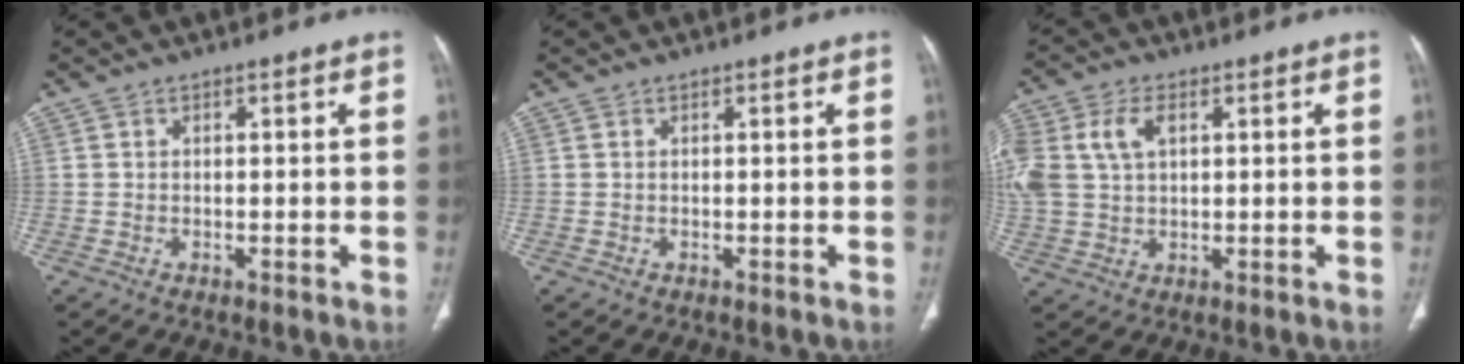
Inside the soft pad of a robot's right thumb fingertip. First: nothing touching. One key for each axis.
{"total": 0.0}
{"total": 12.5, "fx": 3.3, "fy": 8.3, "fz": 8.7, "tx": -0.223, "ty": 0.012, "tz": 0.068}